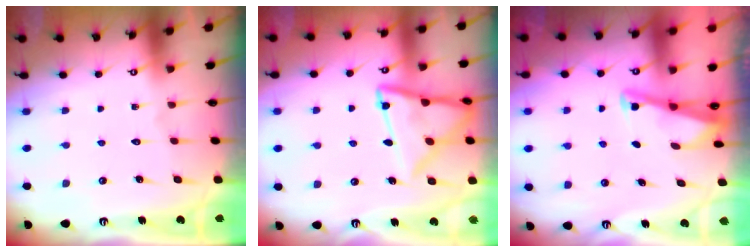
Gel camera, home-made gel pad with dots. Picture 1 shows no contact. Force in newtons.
{"total": 15.5, "press": 15.5, "slide": 1.3}
{"total": 2.8, "press": 2.8, "slide": 0.4}